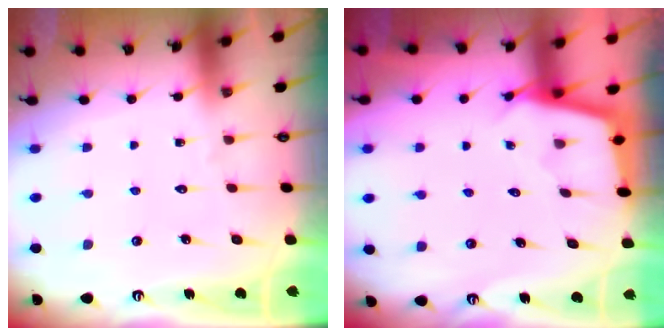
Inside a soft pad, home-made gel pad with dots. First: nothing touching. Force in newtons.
{"total": 2.3, "press": 2.3, "slide": 0.2}